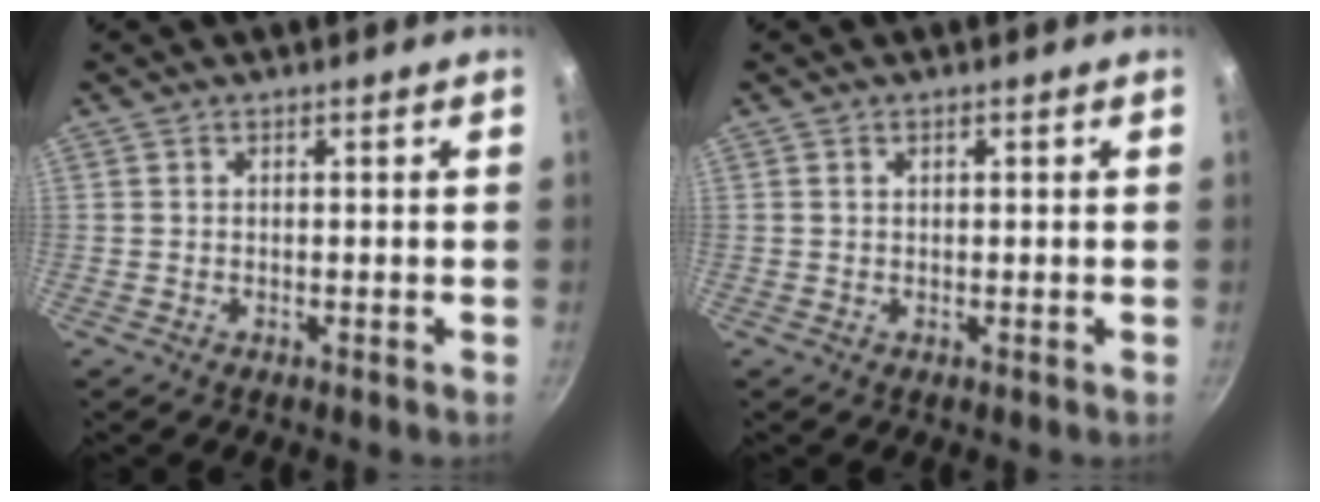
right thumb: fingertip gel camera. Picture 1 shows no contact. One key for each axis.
{"total": 0.7, "fx": 0.3, "fy": 0.4, "fz": 0.4, "tx": -0.004, "ty": 0.003, "tz": 0.006}